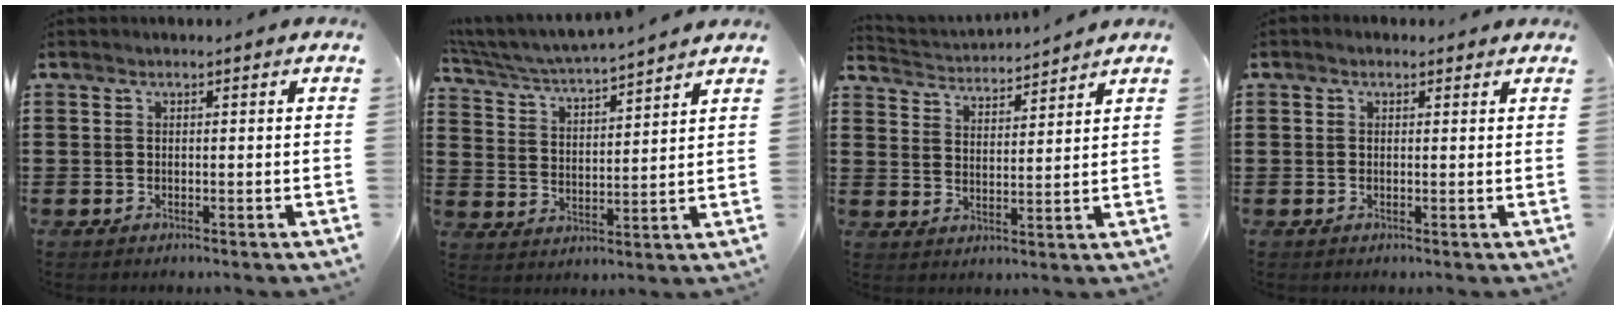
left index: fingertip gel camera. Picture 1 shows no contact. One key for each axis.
{"total": 4.2, "fx": 4.1, "fy": -0.1, "fz": 1.0, "tx": -0.044, "ty": -0.033, "tz": 0.064}
{"total": 2.9, "fx": 2.9, "fy": 0.0, "fz": -0.2, "tx": -0.013, "ty": -0.022, "tz": 0.047}
{"total": 0.7, "fx": 0.3, "fy": 0.5, "fz": 0.4, "tx": -0.008, "ty": 0.005, "tz": 0.005}